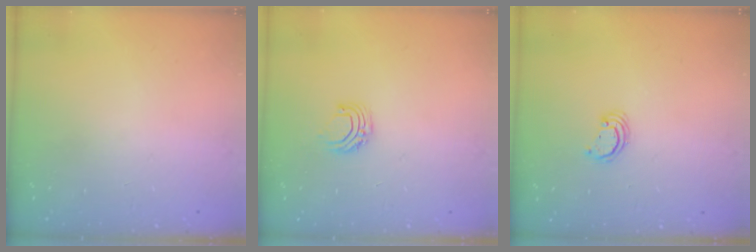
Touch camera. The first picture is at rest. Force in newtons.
{"total": 5.8, "press": 5.8, "slide": 0.6}
{"total": 2.6, "press": 2.6, "slide": 0.2}